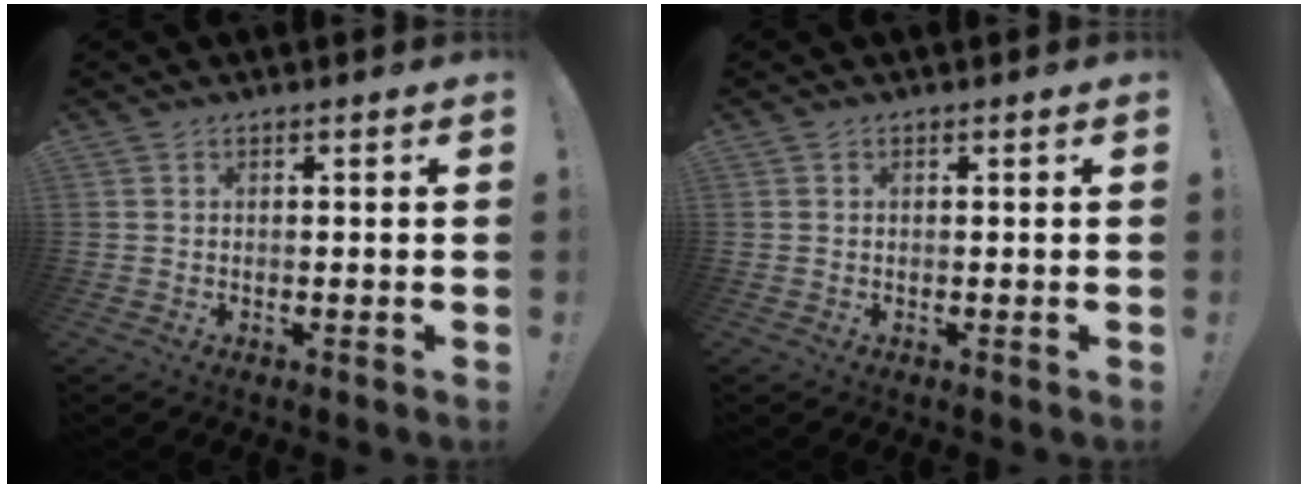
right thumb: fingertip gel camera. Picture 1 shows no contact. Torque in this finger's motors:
{"motor_torque": [-0.02, -0.20, -0.12, 0.18, -0.04]}